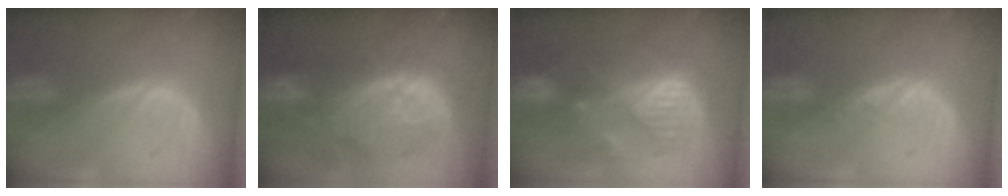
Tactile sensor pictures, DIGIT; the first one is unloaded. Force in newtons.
{"total": 12.2, "press": 10.9, "slide": 5.4}
{"total": 9.0, "press": 8.9, "slide": 0.9}
{"total": 1.3, "press": 1.0, "slide": 0.8}